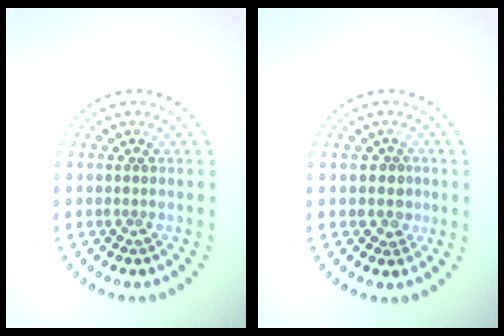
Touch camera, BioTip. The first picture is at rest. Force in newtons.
{"total": 1.4, "press": 1.0, "slide": 0.9}